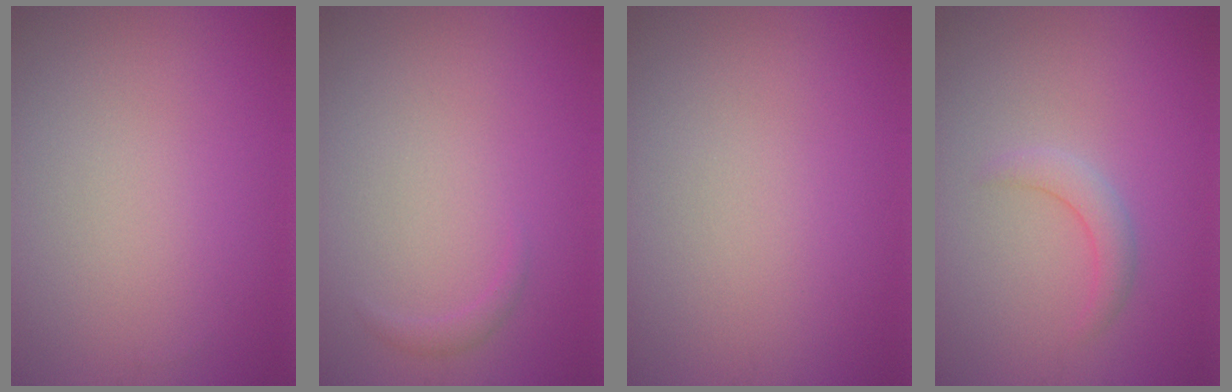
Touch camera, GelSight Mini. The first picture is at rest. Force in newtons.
{"total": 0.8, "press": 0.8, "slide": 0.0}
{"total": 0.0}
{"total": 1.9, "press": 1.9, "slide": 0.1}